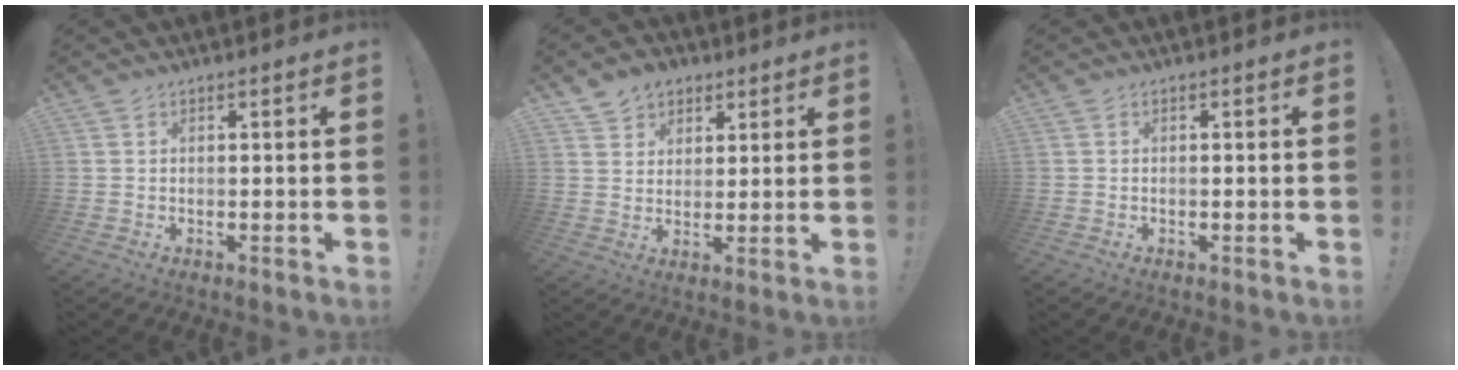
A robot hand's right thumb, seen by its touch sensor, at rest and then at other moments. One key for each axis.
{"total": 6.6, "fx": 3.9, "fy": 5.2, "fz": 1.0, "tx": -0.015, "ty": -0.021, "tz": 0.077}
{"total": 0.0}